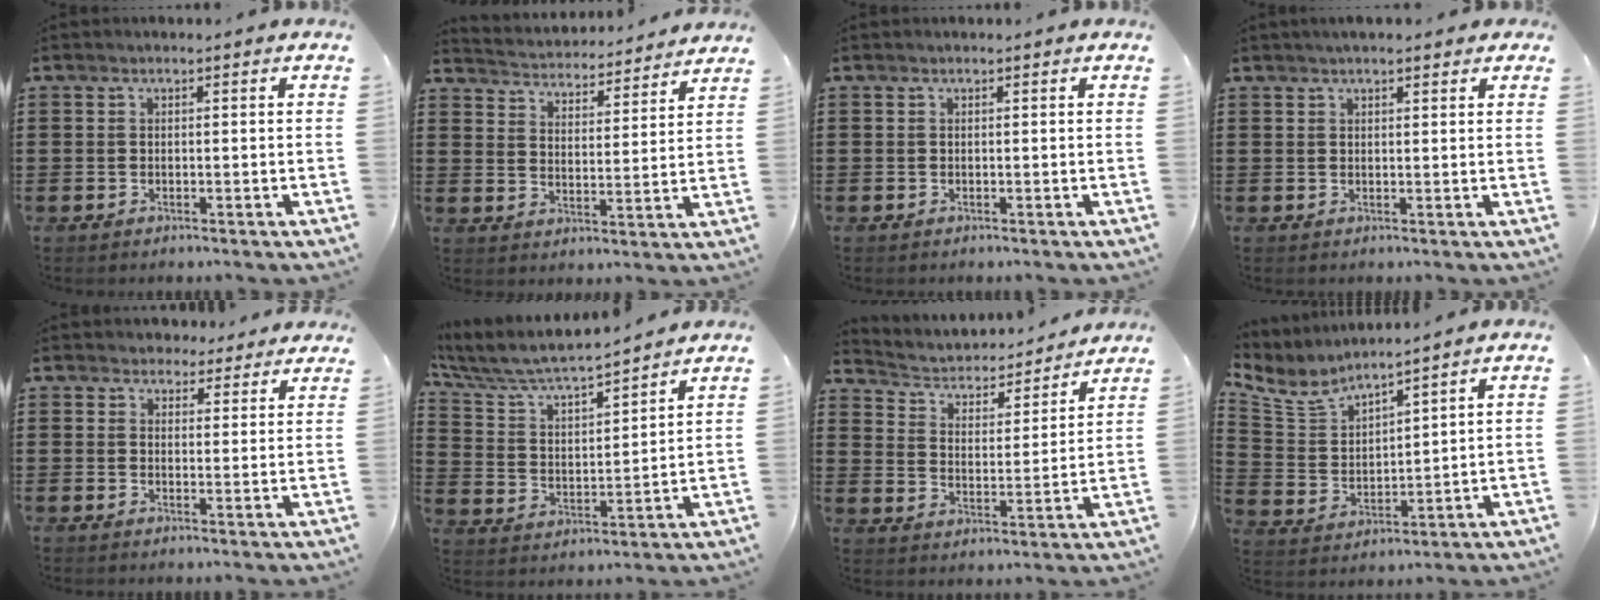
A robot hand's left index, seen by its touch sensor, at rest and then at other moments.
{"total": 3.6, "force": [3.6, -0.1, -0.3], "torque": [-0.018, -0.034, 0.056]}
{"total": 0.0}
{"total": 2.1, "force": [1.7, 0.4, 1.2], "torque": [-0.025, 0.006, 0.030]}
{"total": 3.4, "force": [3.2, 1.0, 0.0], "torque": [-0.012, -0.006, 0.062]}
{"total": 6.5, "force": [6.0, 0.8, 2.3], "torque": [-0.072, -0.038, 0.098]}
{"total": 3.3, "force": [3.0, 1.2, 0.7], "torque": [-0.035, -0.025, 0.042]}
{"total": 6.0, "force": [5.5, 1.5, 2.0], "torque": [-0.068, -0.027, 0.095]}